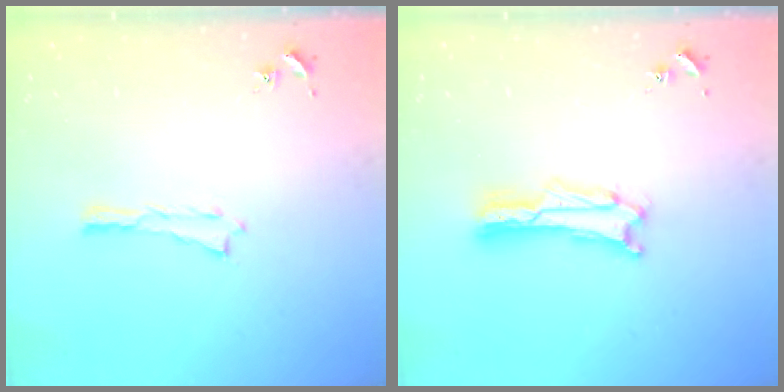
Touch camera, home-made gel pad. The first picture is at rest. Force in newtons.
{"total": 1.6, "press": 1.5, "slide": 0.3}